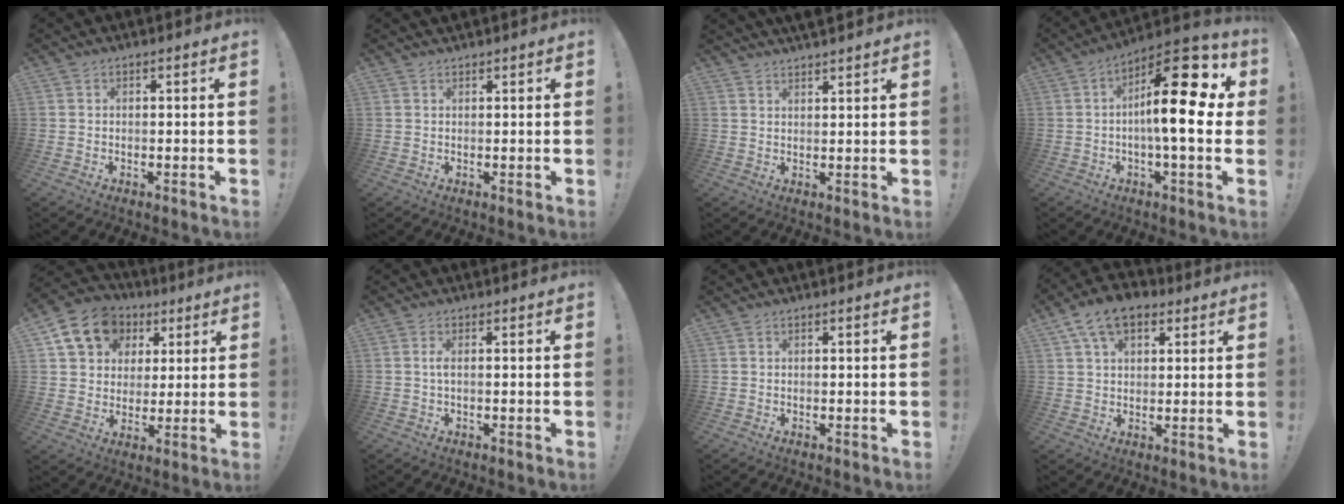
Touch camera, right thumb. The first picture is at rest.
{"total": 0.9, "force": [0.9, 0.0, 0.0], "torque": [0.006, -0.004, 0.015]}
{"total": 3.0, "force": [2.9, 0.4, 0.7], "torque": [-0.003, -0.021, 0.053]}
{"total": 20.3, "force": [3.0, 6.0, 19.1], "torque": [-0.293, -0.021, 0.043]}
{"total": 14.1, "force": [6.4, 11.1, 5.8], "torque": [-0.084, -0.028, 0.126]}
{"total": 1.8, "force": [-0.1, 0.2, 1.8], "torque": [-0.041, -0.001, -0.006]}
{"total": 0.0}
{"total": 10.5, "force": [5.0, 6.4, 6.6], "torque": [-0.104, -0.008, 0.096]}